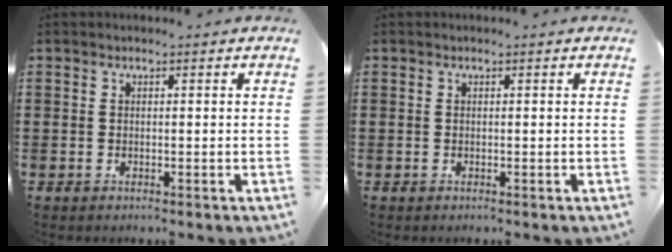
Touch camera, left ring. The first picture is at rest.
{"total": 0.0}